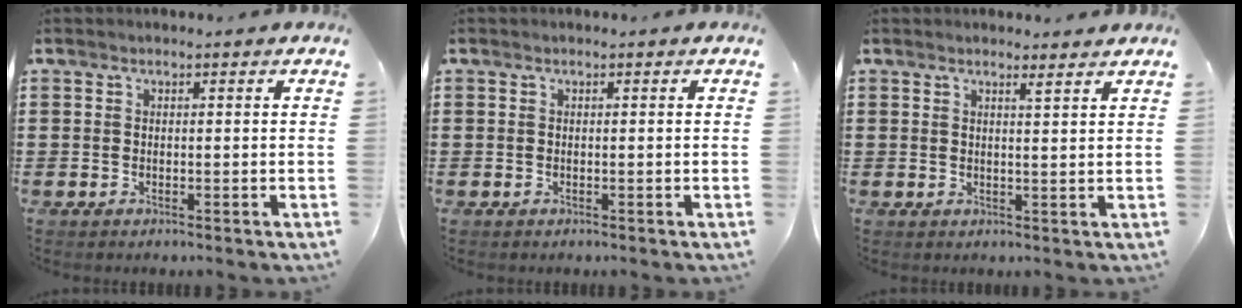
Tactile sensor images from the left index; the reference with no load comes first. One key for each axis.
{"total": 0.0}
{"total": 2.0, "fx": 1.8, "fy": -0.4, "fz": 0.7, "tx": -0.008, "ty": -0.006, "tz": 0.032}